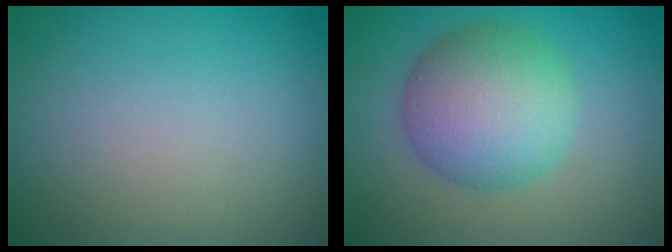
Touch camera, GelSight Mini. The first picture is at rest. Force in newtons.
{"total": 6.8, "press": 6.7, "slide": 0.1}